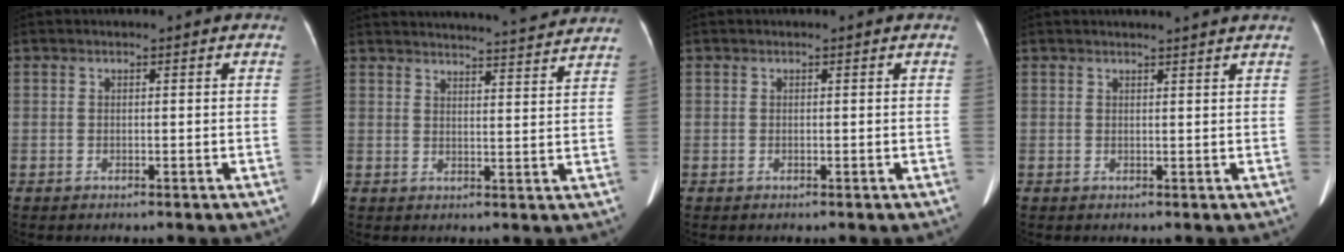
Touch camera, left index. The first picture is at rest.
{"total": 17.7, "force": [17.0, 0.4, 4.9], "torque": [-0.076, -0.010, 0.211]}
{"total": 0.0}
{"total": 4.2, "force": [3.8, -0.6, 1.5], "torque": [-0.019, 0.008, 0.040]}